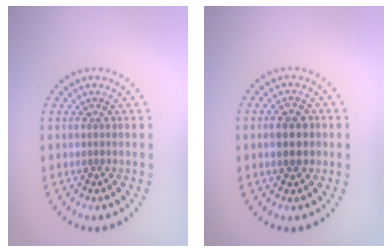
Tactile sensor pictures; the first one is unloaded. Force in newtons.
{"total": 2.7, "press": 2.7, "slide": 0.2}